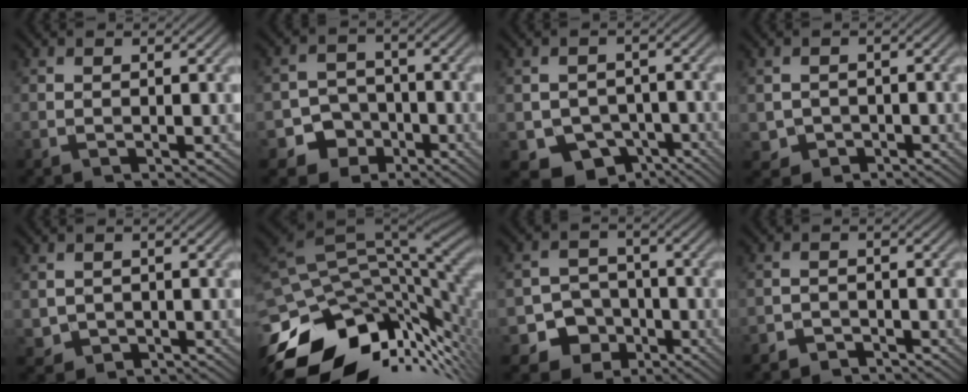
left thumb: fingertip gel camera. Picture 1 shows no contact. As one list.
[{"total": 5.4, "force": [-2.9, 4.4, 1.0], "torque": [-0.001, 0.001, -0.072]}, {"total": 6.6, "force": [-3.5, 5.1, 2.3], "torque": [-0.046, -0.021, -0.058]}, {"total": 2.0, "force": [-0.7, 1.9, 0.0], "torque": [-0.010, -0.008, -0.013]}, {"total": 1.6, "force": [-0.4, 1.6, 0.0], "torque": [-0.013, -0.008, -0.004]}, {"total": 16.3, "force": [-7.8, 8.3, 11.6], "torque": [-0.241, -0.018, -0.129]}, {"total": 6.3, "force": [-3.2, 5.2, 1.3], "torque": [-0.013, -0.003, -0.082]}, {"total": 2.1, "force": [-2.0, 0.5, -0.3], "torque": [0.007, 0.006, -0.040]}]